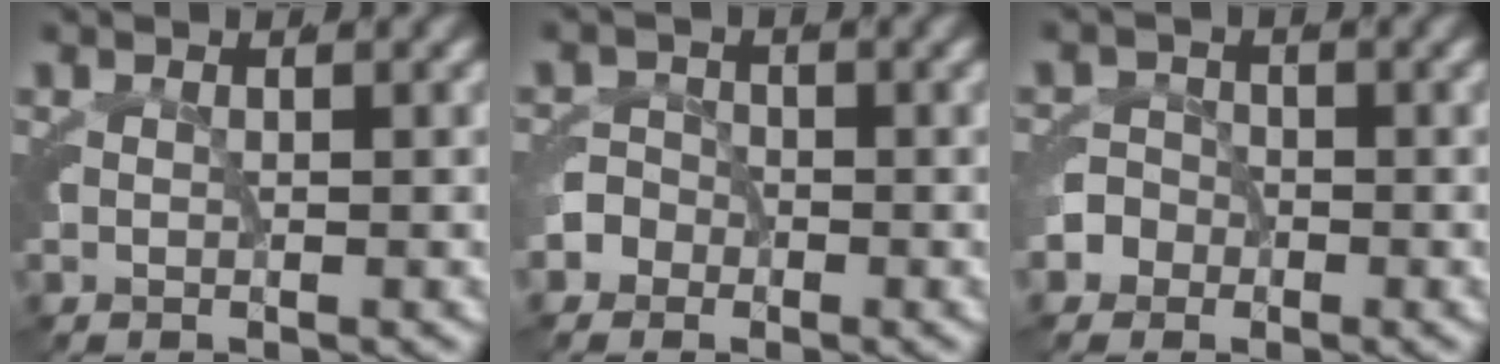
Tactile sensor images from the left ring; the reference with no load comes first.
{"total": 2.9, "force": [-1.3, 2.5, 0.3], "torque": [-0.019, -0.003, -0.029]}
{"total": 3.3, "force": [-1.4, 2.9, 0.4], "torque": [-0.023, -0.006, -0.030]}